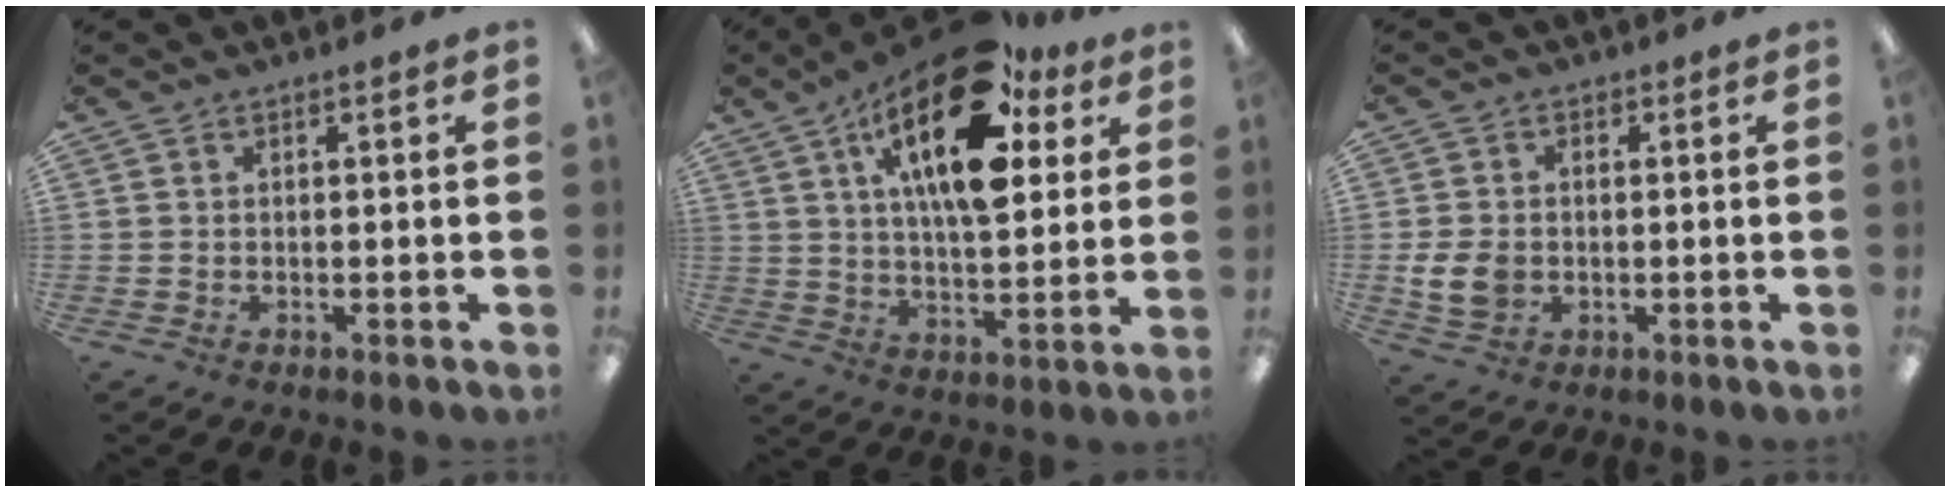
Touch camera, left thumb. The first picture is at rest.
{"total": 22.7, "force": [11.2, 10.0, 17.0], "torque": [-0.271, -0.041, 0.178]}
{"total": 7.2, "force": [-0.9, 5.9, 4.1], "torque": [-0.081, 0.003, -0.017]}